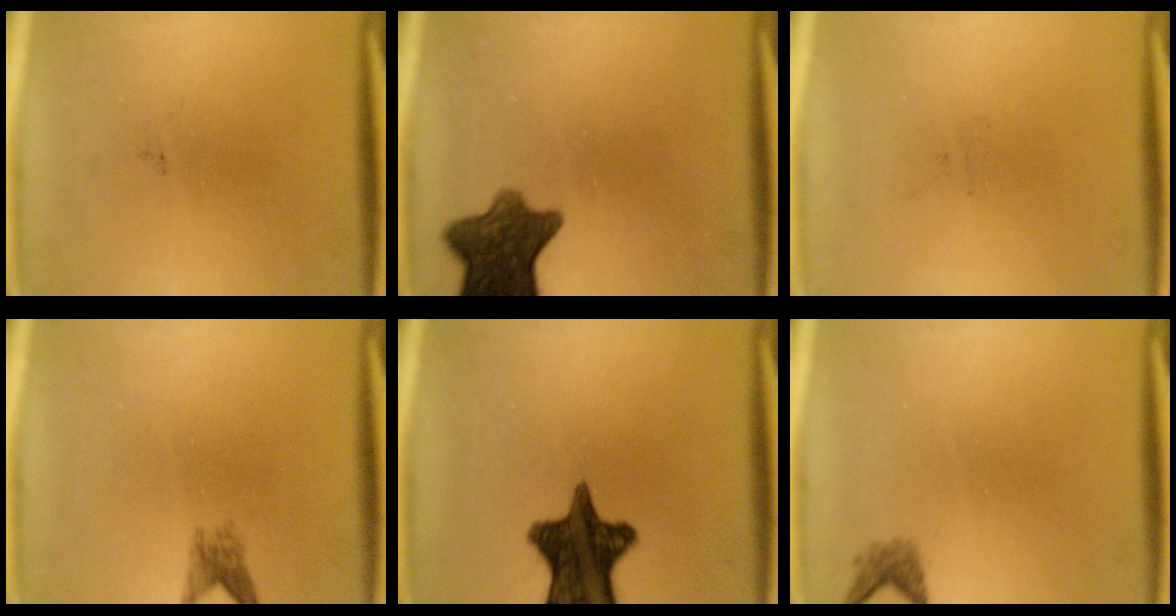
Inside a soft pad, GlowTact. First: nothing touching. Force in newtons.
{"total": 9.5}
{"total": 0.0}
{"total": 1.9}
{"total": 13.1}
{"total": 1.4}